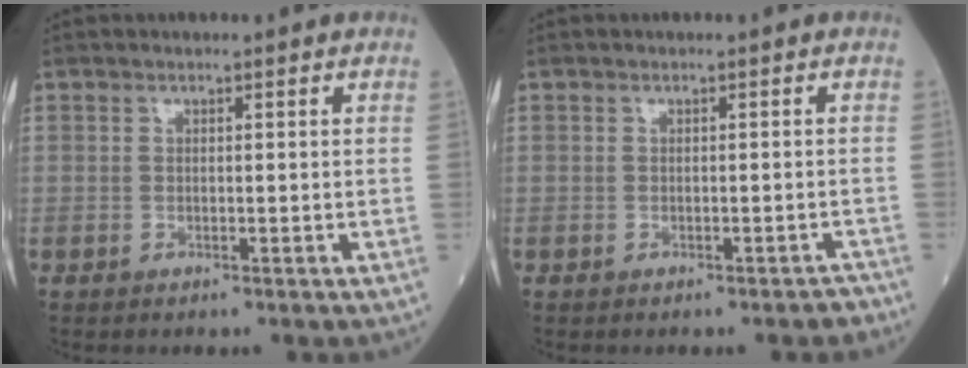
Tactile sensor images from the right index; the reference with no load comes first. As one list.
[{"total": 1.9, "force": [-1.7, 0.6, 0.7], "torque": [-0.007, -0.001, -0.018]}]